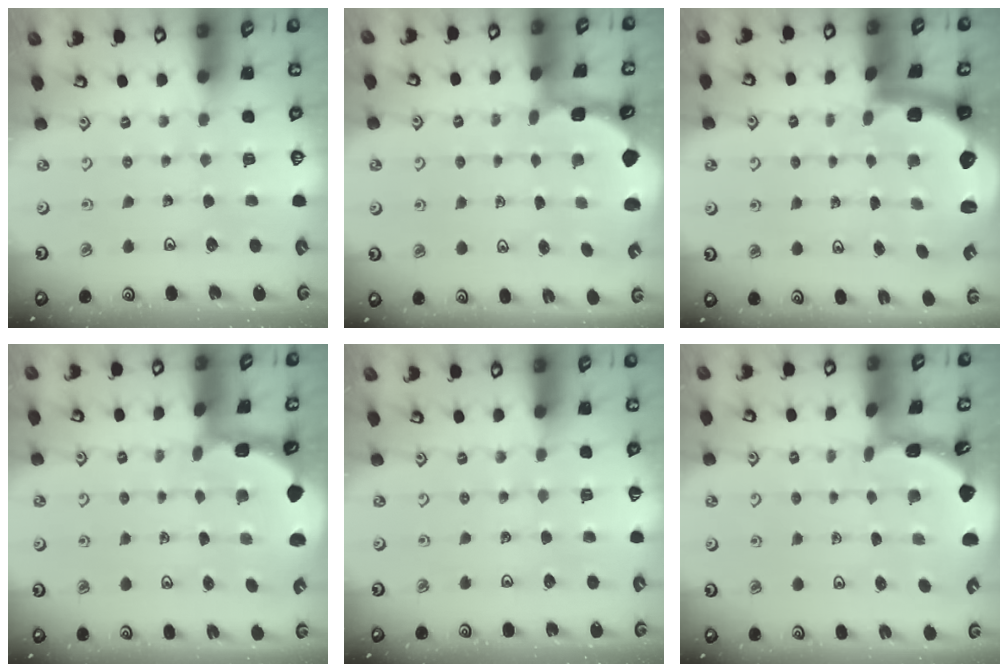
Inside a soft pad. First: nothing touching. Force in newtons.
{"total": 1.3, "press": 1.2, "slide": 0.4}
{"total": 2.8, "press": 2.4, "slide": 1.4}
{"total": 1.8, "press": 1.8, "slide": 0.3}
{"total": 2.1, "press": 2.1, "slide": 0.4}
{"total": 1.8, "press": 1.8, "slide": 0.1}